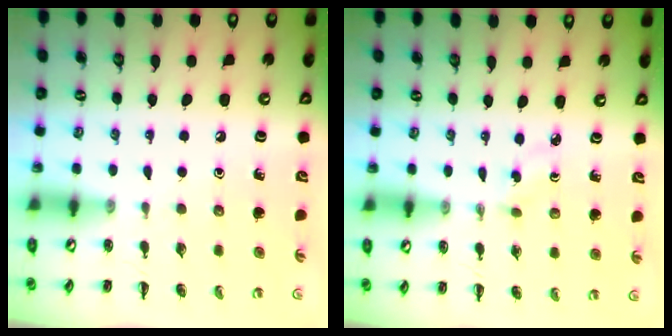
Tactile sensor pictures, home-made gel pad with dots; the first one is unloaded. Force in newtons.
{"total": 1.8, "press": 1.6, "slide": 0.7}